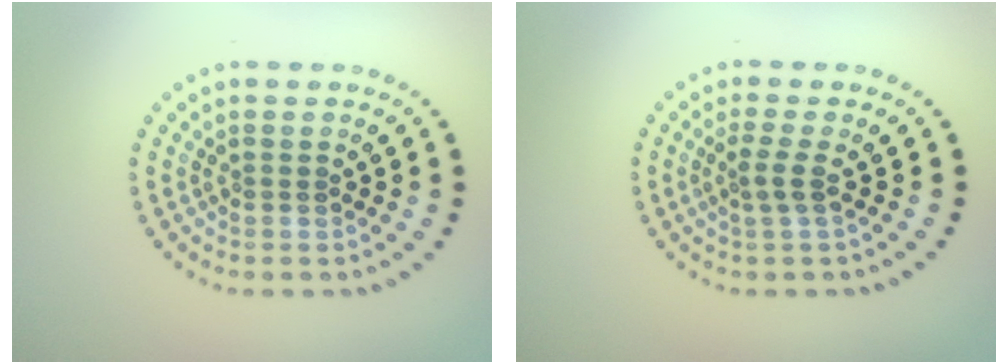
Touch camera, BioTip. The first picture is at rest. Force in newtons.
{"total": 1.7, "press": 1.1, "slide": 1.3}